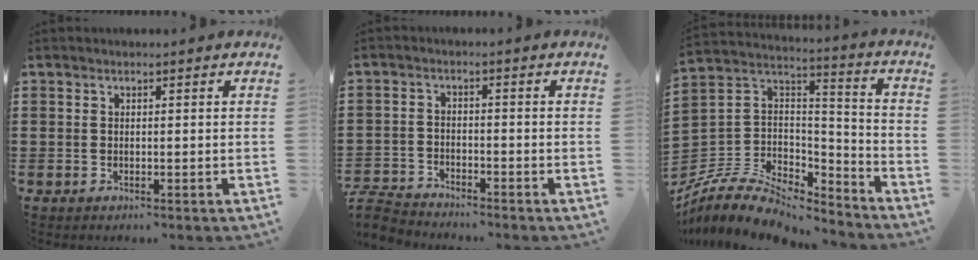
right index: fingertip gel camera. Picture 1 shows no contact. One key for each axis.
{"total": 3.5, "fx": -3.5, "fy": 0.5, "fz": 0.2, "tx": -0.023, "ty": -0.002, "tz": -0.079}
{"total": 8.8, "fx": -6.8, "fy": 4.1, "fz": 3.7, "tx": -0.080, "ty": 0.012, "tz": -0.130}